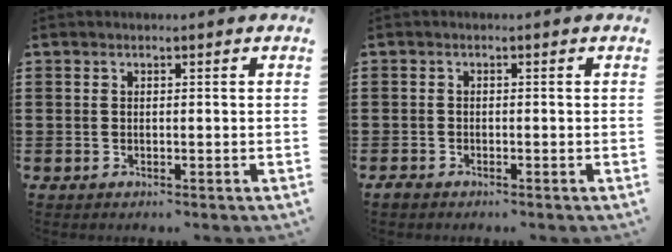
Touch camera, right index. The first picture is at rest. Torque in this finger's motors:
{"motor_torque": [-1.11, 1.03, -1.06, -0.21]}